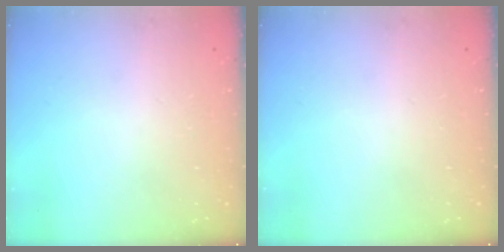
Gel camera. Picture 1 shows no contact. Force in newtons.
{"total": 0.0}